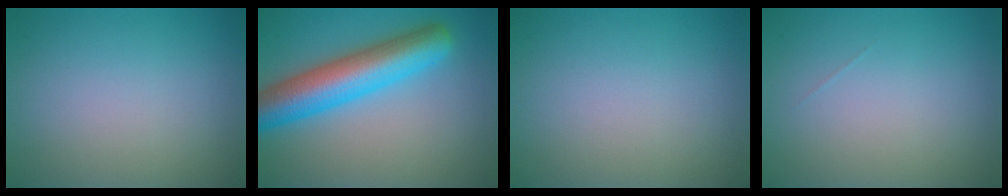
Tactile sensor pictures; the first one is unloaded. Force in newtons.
{"total": 8.1, "press": 8.1, "slide": 0.3}
{"total": 0.0}
{"total": 0.0}